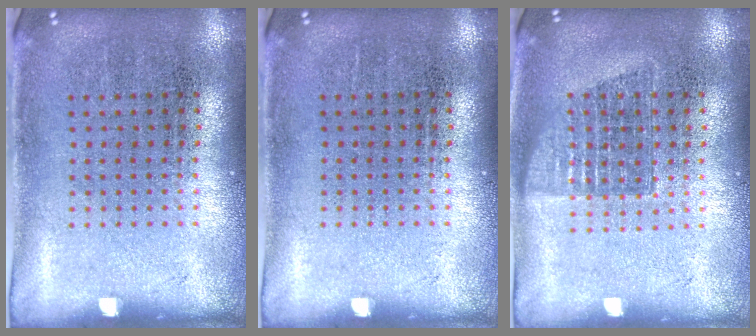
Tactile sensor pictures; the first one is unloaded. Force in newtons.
{"total": 0.0}
{"total": 1.2, "press": 1.0, "slide": 0.6}